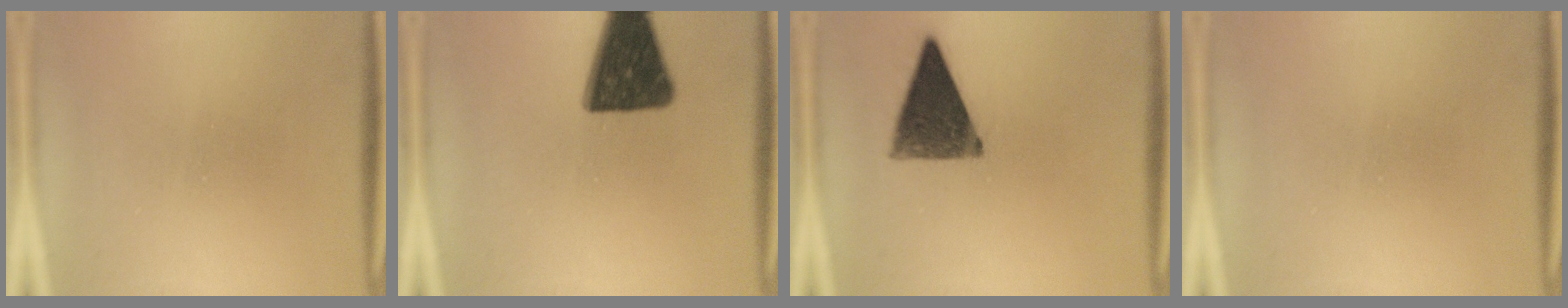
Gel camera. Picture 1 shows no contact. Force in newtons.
{"total": 14.8}
{"total": 11.2}
{"total": 0.0}